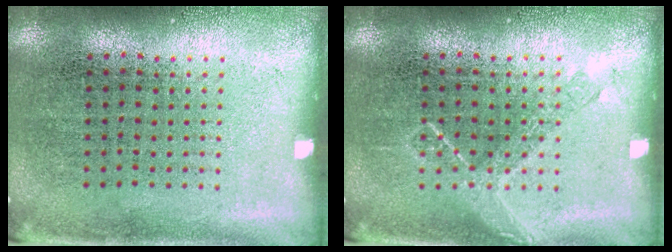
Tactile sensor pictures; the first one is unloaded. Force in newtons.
{"total": 1.8, "press": 1.8, "slide": 0.4}